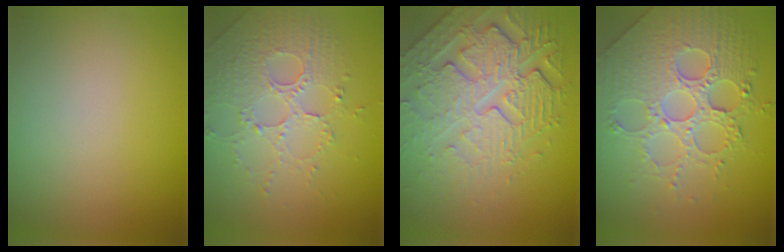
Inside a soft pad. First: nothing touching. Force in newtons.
{"total": 5.0, "press": 3.4, "slide": 3.6}
{"total": 6.6, "press": 5.4, "slide": 3.9}
{"total": 6.8, "press": 5.8, "slide": 3.6}